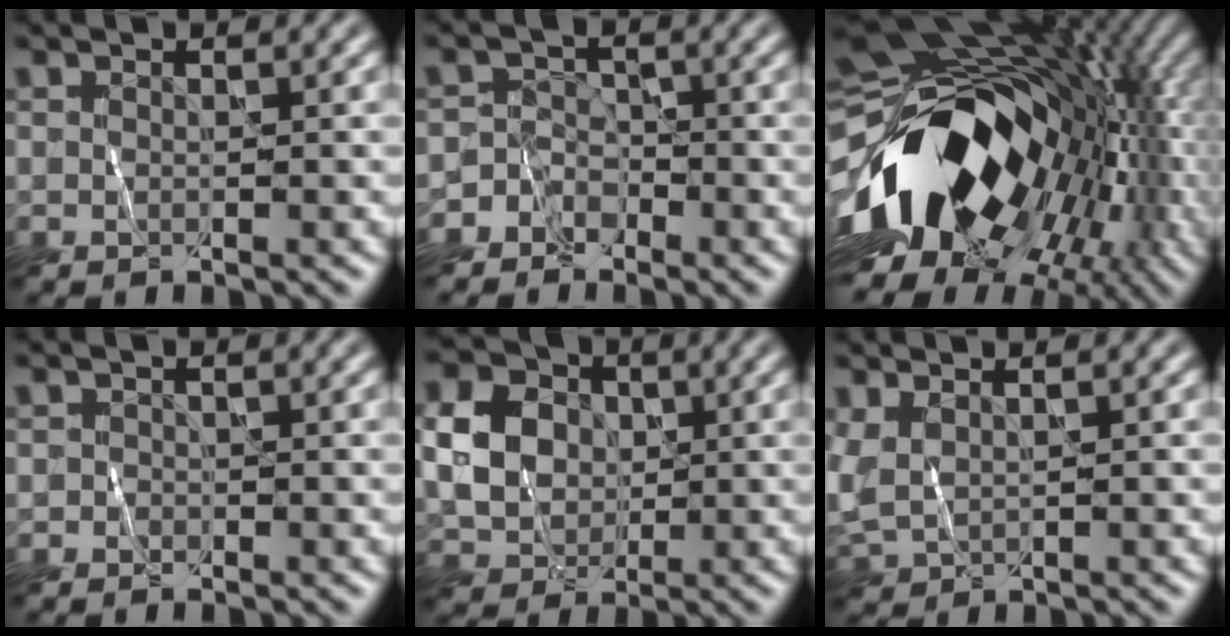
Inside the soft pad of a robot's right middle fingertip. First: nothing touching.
{"total": 3.1, "force": [-2.1, 2.3, 0.1], "torque": [0.028, 0.009, -0.048]}
{"total": 17.3, "force": [-3.5, 11.1, 12.8], "torque": [-0.213, -0.001, -0.069]}
{"total": 0.5, "force": [-0.3, 0.3, -0.2], "torque": [0.008, 0.000, -0.006]}
{"total": 5.5, "force": [0.7, 4.6, 2.8], "torque": [-0.057, 0.008, 0.010]}
{"total": 2.8, "force": [0.5, 2.0, 1.9], "torque": [-0.060, -0.005, 0.014]}